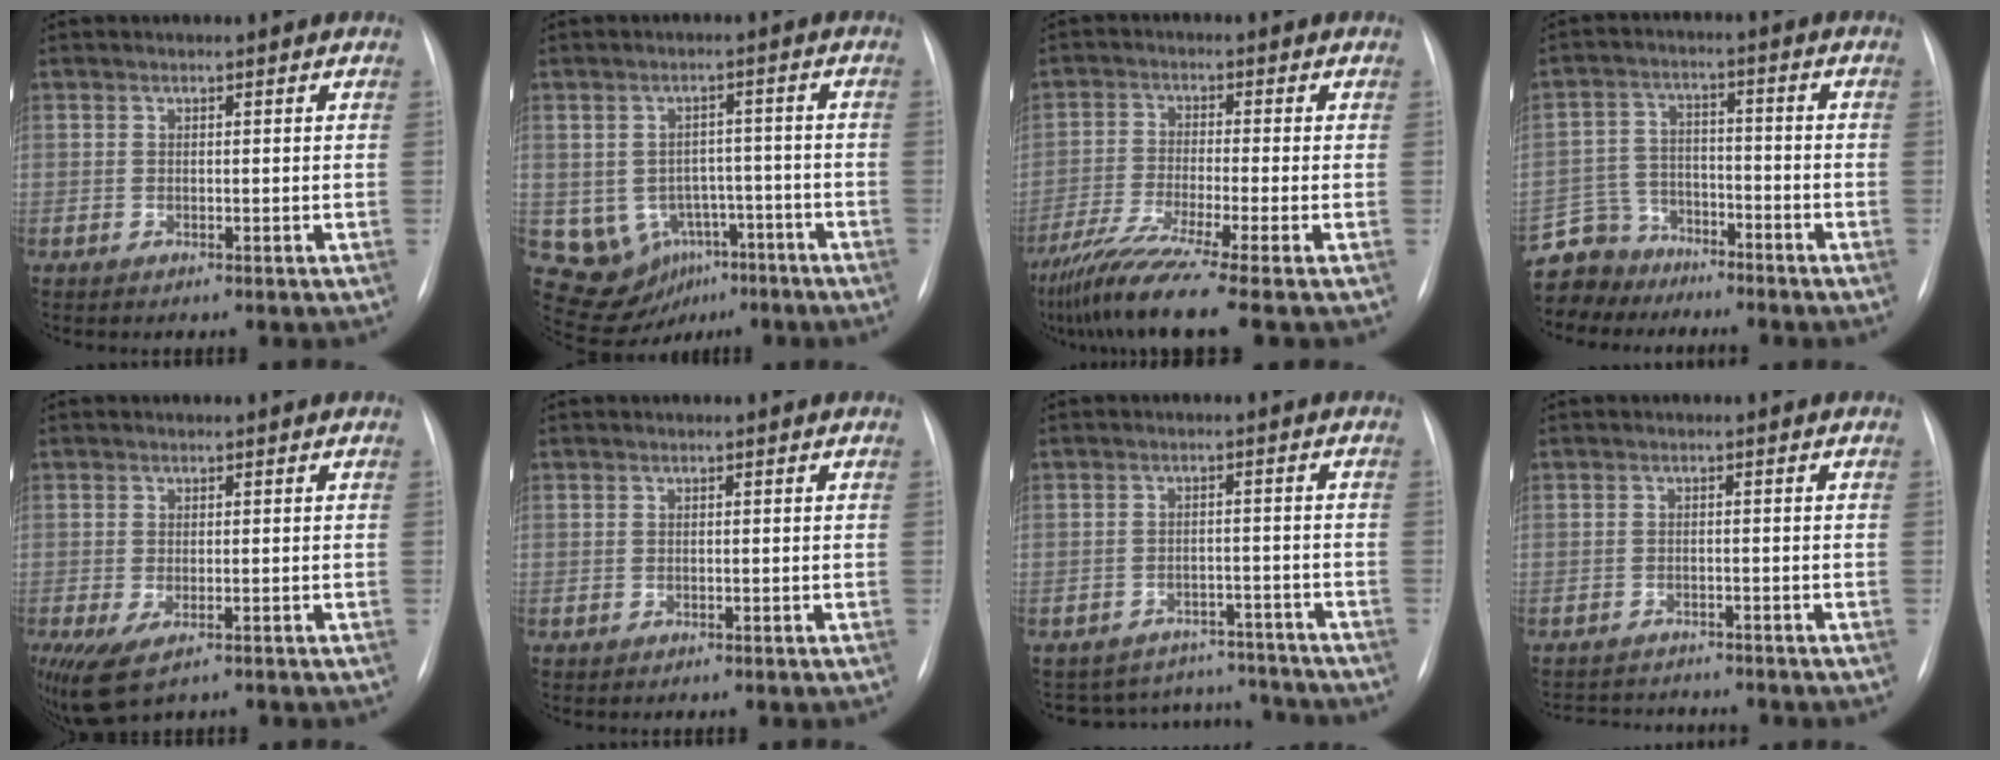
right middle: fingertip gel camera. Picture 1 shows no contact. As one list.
[{"total": 9.3, "force": [-4.1, 7.7, 3.2], "torque": [-0.048, 0.031, -0.047]}, {"total": 11.5, "force": [-8.6, -1.9, 7.3], "torque": [-0.128, -0.045, -0.145]}, {"total": 7.8, "force": [-6.9, 3.6, -0.7], "torque": [0.008, 0.014, -0.132]}, {"total": 6.9, "force": [-4.1, 2.9, 4.7], "torque": [-0.086, -0.021, -0.068]}, {"total": 0.0}, {"total": 10.1, "force": [-9.5, 3.3, -0.7], "torque": [0.016, 0.036, -0.120]}, {"total": 6.3, "force": [-6.1, 1.4, 1.0], "torque": [-0.012, 0.004, -0.084]}]